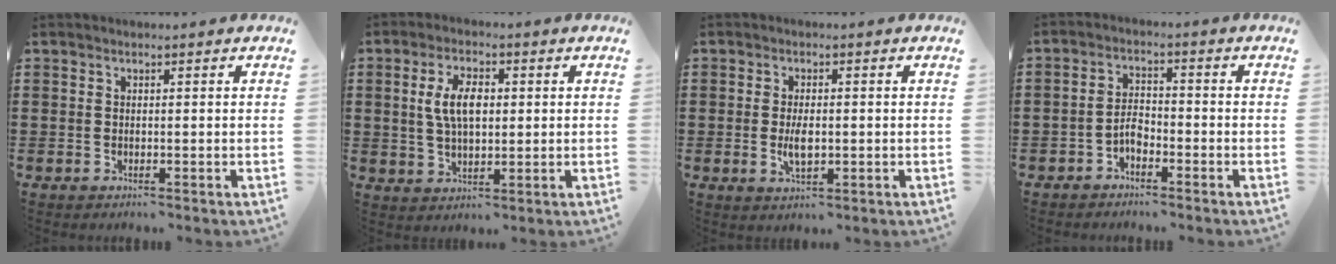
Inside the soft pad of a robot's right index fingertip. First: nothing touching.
{"total": 6.3, "force": [0.9, 3.1, 5.4], "torque": [-0.119, 0.009, 0.012]}
{"total": 3.6, "force": [-0.4, 1.5, 3.2], "torque": [-0.066, -0.001, -0.009]}
{"total": 2.8, "force": [-1.9, 1.4, 1.5], "torque": [-0.041, 0.002, -0.040]}